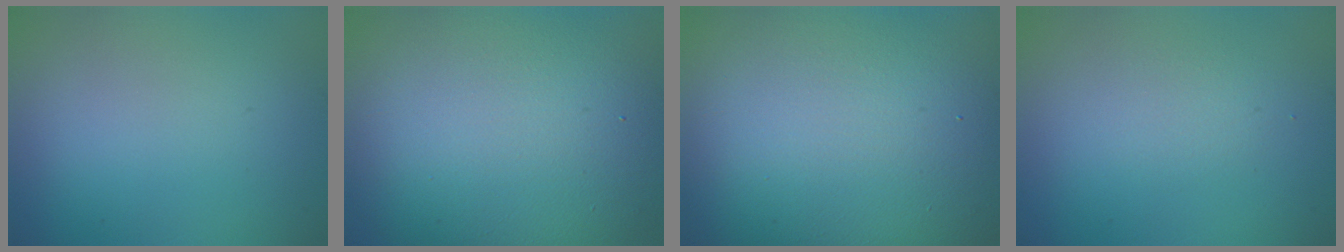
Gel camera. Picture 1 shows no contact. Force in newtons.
{"total": 17.1, "press": 17.1, "slide": 1.1}
{"total": 24.8, "press": 24.8, "slide": 0.9}
{"total": 1.3, "press": 1.3, "slide": 0.0}